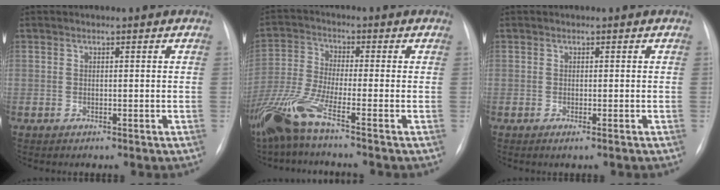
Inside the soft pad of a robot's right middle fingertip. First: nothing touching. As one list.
[{"total": 10.4, "force": [-7.0, 0.0, 7.7], "torque": [-0.173, -0.030, -0.143]}, {"total": 0.7, "force": [-0.4, -0.2, 0.5], "torque": [-0.005, 0.001, -0.011]}]